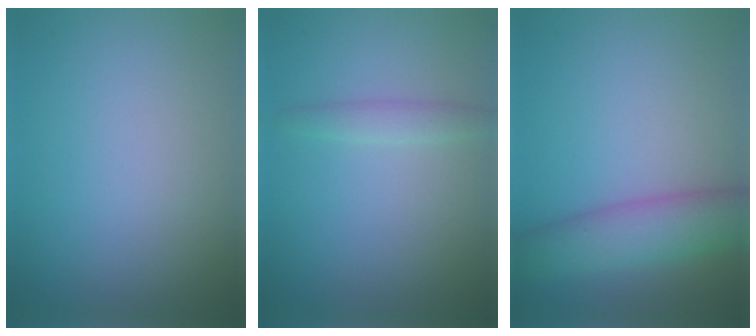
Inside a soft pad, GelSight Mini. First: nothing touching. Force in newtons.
{"total": 1.4, "press": 1.4, "slide": 0.1}
{"total": 5.4, "press": 5.4, "slide": 0.1}